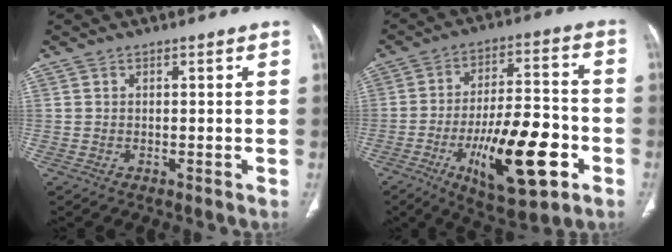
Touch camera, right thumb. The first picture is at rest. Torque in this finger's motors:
{"motor_torque": [0.45, 0.74, 1.64, -1.15, 0.21]}